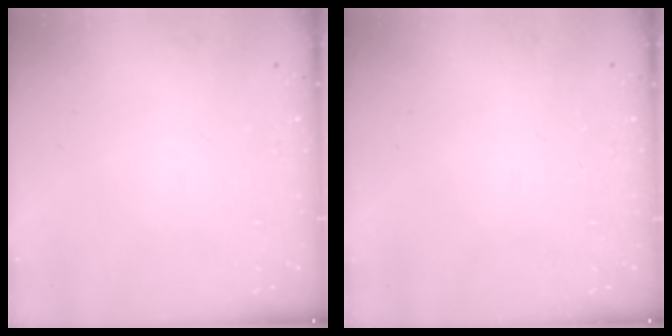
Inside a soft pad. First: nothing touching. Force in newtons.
{"total": 0.0}